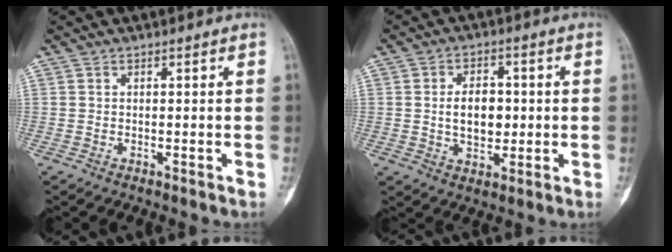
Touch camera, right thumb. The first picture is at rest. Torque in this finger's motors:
{"motor_torque": [1.05, 1.03, 0.60, -0.60, 0.23]}